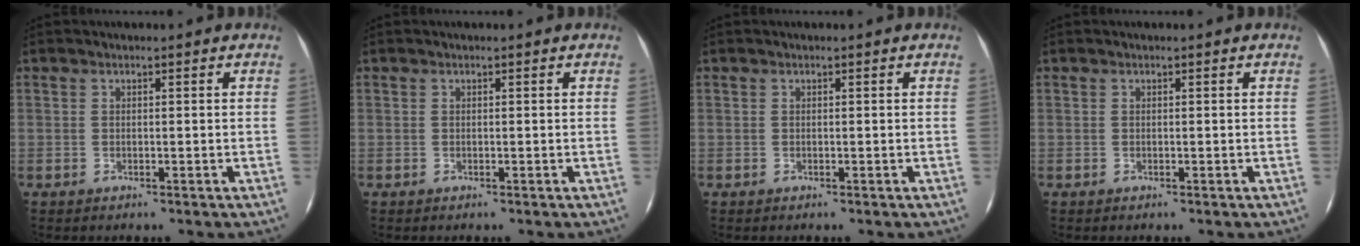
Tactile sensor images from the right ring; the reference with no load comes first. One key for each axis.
{"total": 0.0}
{"total": 0.0}
{"total": 0.0}